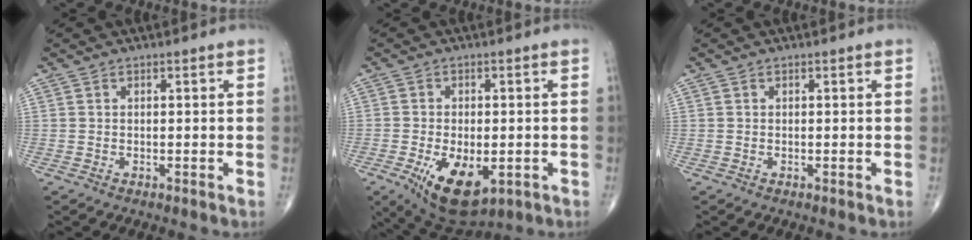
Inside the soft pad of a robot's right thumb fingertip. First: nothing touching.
{"total": 12.2, "force": [-4.1, 6.4, 9.5], "torque": [-0.148, -0.005, -0.049]}
{"total": 0.0}